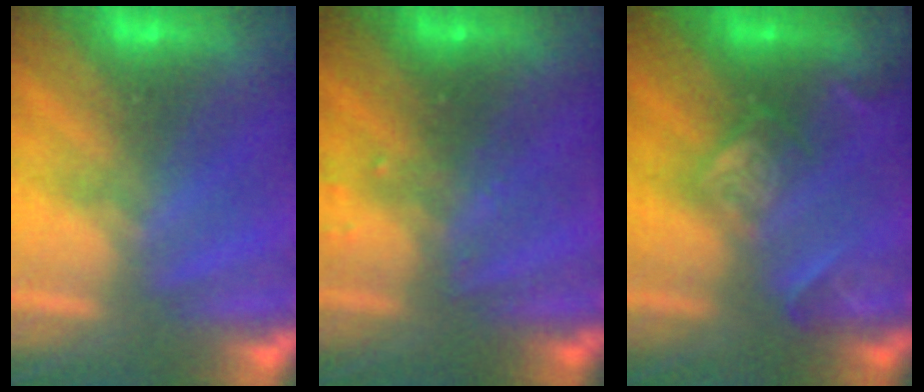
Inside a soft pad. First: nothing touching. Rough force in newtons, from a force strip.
{"total": 2.9}
{"total": 2.4}